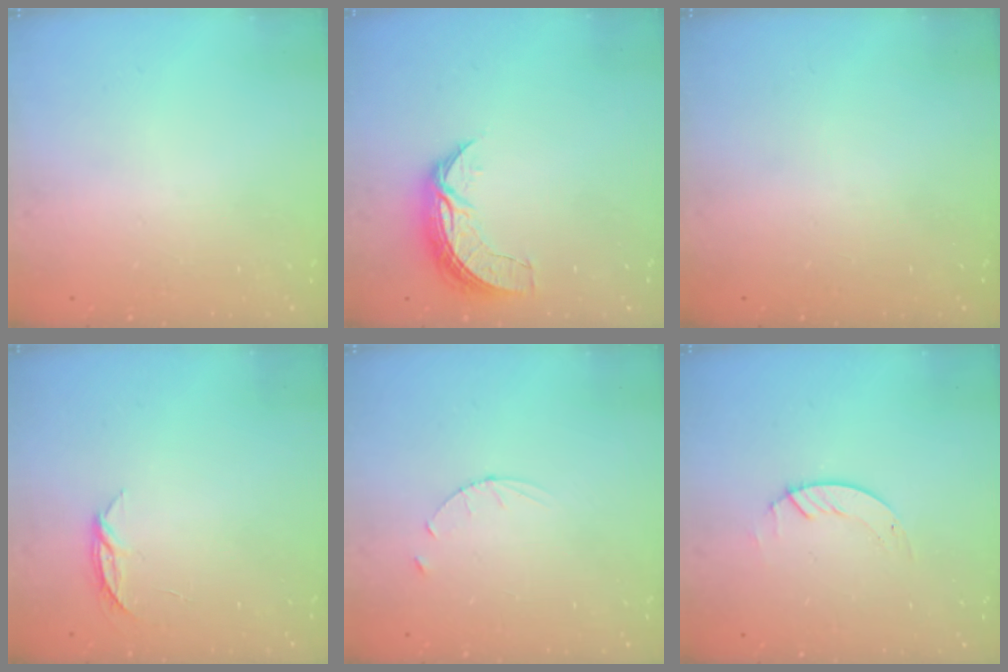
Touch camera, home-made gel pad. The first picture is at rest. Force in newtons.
{"total": 7.4, "press": 7.4, "slide": 0.5}
{"total": 0.0}
{"total": 4.0, "press": 4.0, "slide": 0.5}
{"total": 3.0, "press": 2.9, "slide": 0.4}
{"total": 1.4, "press": 1.4, "slide": 0.2}